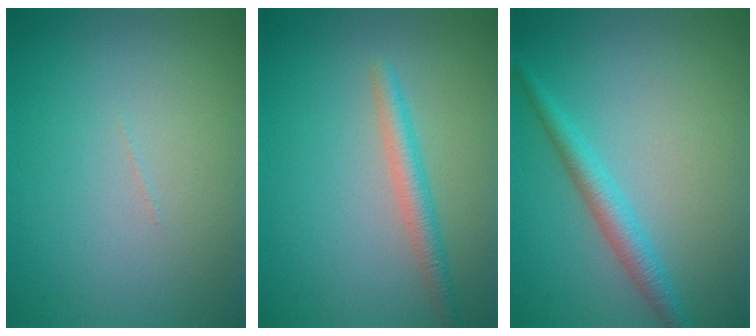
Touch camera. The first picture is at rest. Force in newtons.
{"total": 2.4, "press": 2.4, "slide": 0.1}
{"total": 2.7, "press": 2.7, "slide": 0.1}